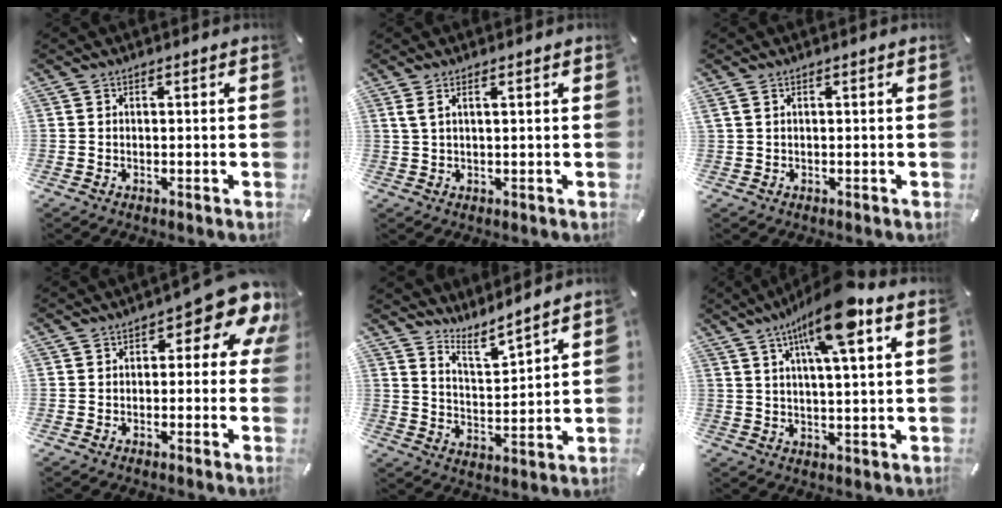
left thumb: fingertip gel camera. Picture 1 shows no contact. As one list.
[{"total": 2.4, "force": [1.0, 0.3, 2.1], "torque": [-0.052, -0.003, 0.015]}, {"total": 0.6, "force": [0.3, 0.2, 0.5], "torque": [-0.010, 0.001, 0.005]}, {"total": 10.7, "force": [4.7, 4.6, 8.5], "torque": [-0.109, -0.034, 0.078]}, {"total": 6.0, "force": [6.0, 0.3, 0.7], "torque": [-0.026, -0.061, 0.106]}, {"total": 14.0, "force": [7.8, 2.9, 11.3], "torque": [-0.199, -0.017, 0.126]}]